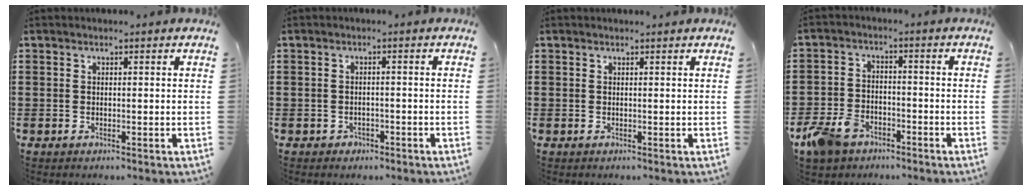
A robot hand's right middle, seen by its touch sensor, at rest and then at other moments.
{"total": 1.1, "force": [-0.9, 0.7, 0.2], "torque": [-0.007, 0.000, -0.020]}
{"total": 0.0}
{"total": 5.9, "force": [-4.3, 3.2, 2.3], "torque": [-0.074, 0.006, -0.091]}